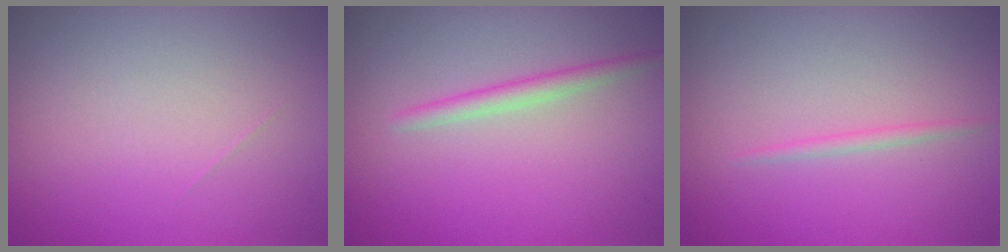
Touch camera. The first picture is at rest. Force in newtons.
{"total": 1.6, "press": 1.6, "slide": 0.0}
{"total": 0.8, "press": 0.8, "slide": 0.0}